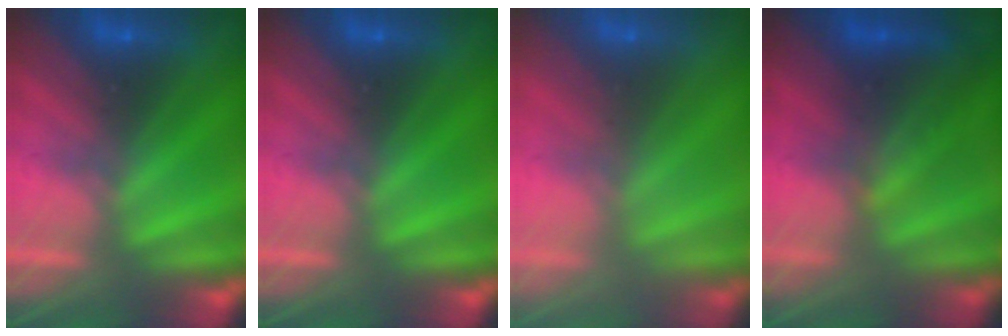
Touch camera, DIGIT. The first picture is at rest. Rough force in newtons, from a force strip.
{"total": 0.0}
{"total": 2.5}
{"total": 2.3}